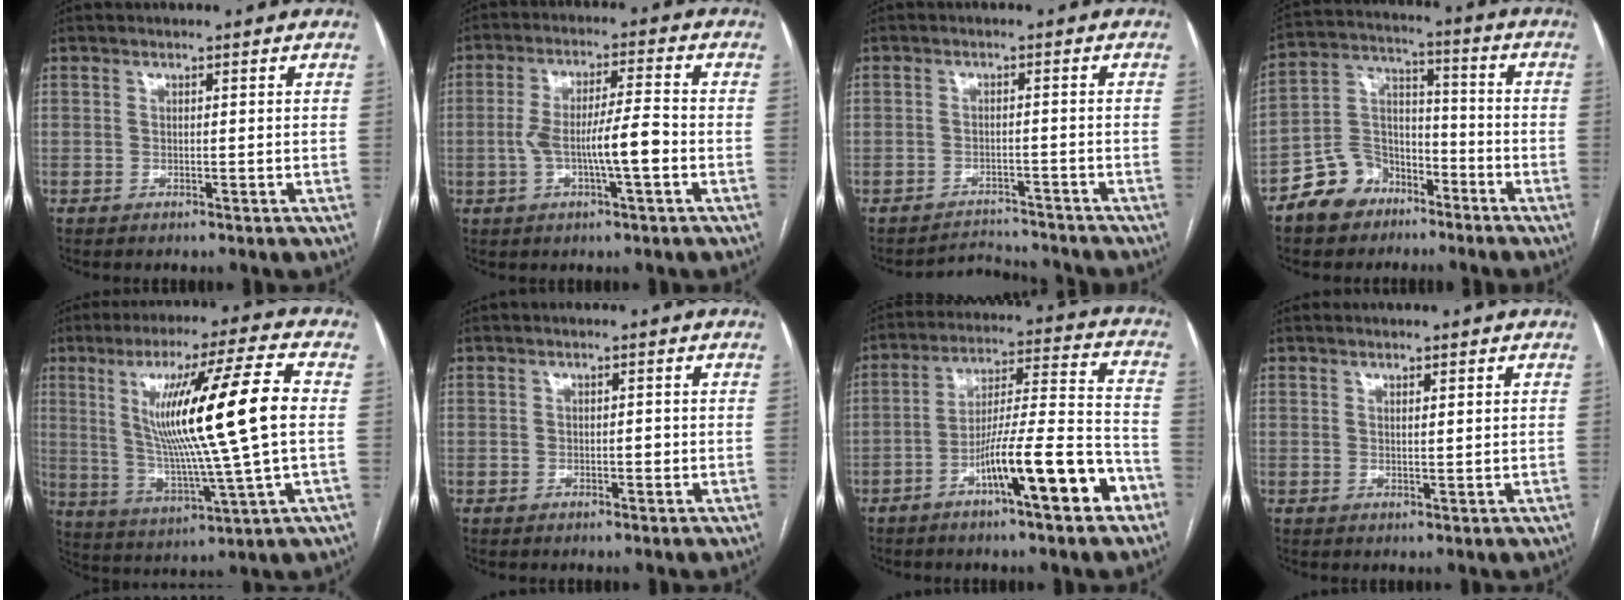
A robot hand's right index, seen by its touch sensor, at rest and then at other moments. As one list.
[{"total": 8.1, "force": [-2.0, 0.6, 7.9], "torque": [-0.147, 0.013, -0.034]}, {"total": 3.8, "force": [-3.6, 0.3, -1.2], "torque": [0.021, 0.004, -0.052]}, {"total": 10.1, "force": [-6.6, 7.1, 2.7], "torque": [-0.054, 0.033, -0.118]}, {"total": 18.1, "force": [2.7, -0.6, 17.9], "torque": [-0.309, 0.000, 0.042]}, {"total": 1.1, "force": [-0.2, 0.8, 0.8], "torque": [-0.014, 0.003, -0.001]}, {"total": 14.3, "force": [-7.3, 1.4, 12.2], "torque": [-0.197, 0.013, -0.115]}, {"total": 1.1, "force": [0.7, 0.1, 0.8], "torque": [-0.015, -0.004, 0.012]}]